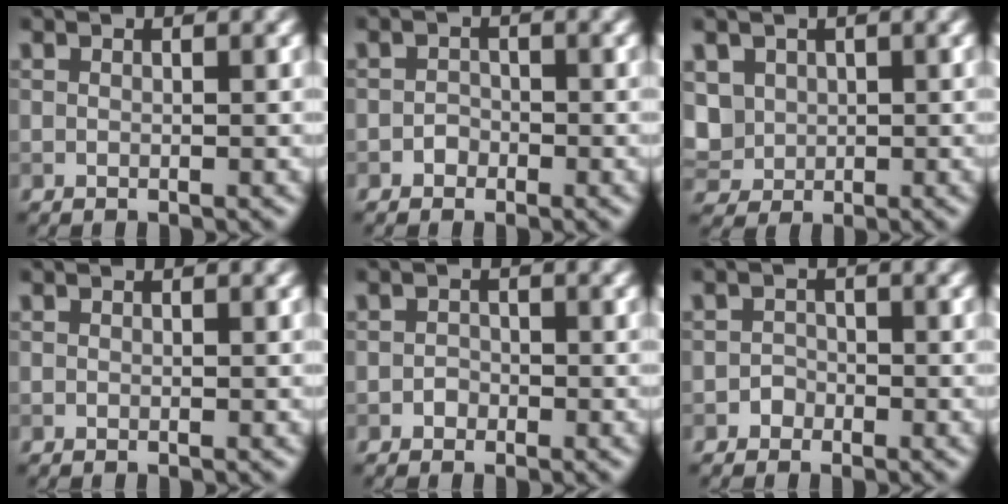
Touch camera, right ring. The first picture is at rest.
{"total": 1.1, "force": [-0.7, 0.8, 0.1], "torque": [0.003, -0.001, -0.013]}
{"total": 3.8, "force": [0.6, 3.3, 1.8], "torque": [-0.055, 0.000, 0.014]}
{"total": 0.0}
{"total": 0.9, "force": [-0.6, 0.8, 0.1], "torque": [0.002, -0.002, -0.012]}
{"total": 1.1, "force": [-0.7, 0.9, 0.0], "torque": [0.007, 0.000, -0.013]}